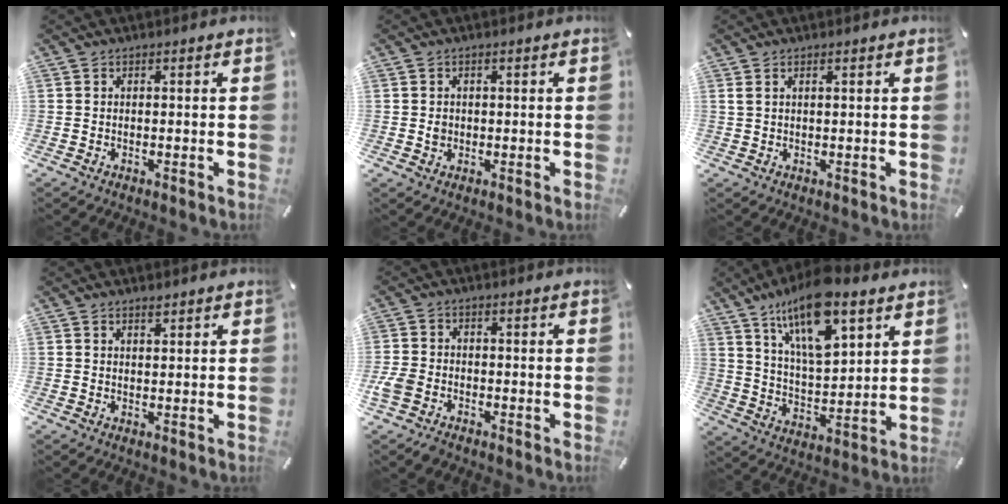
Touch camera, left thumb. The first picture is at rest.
{"total": 1.5, "force": [0.1, 1.3, 0.6], "torque": [-0.013, 0.006, 0.000]}
{"total": 1.2, "force": [0.5, 0.3, 1.0], "torque": [-0.021, 0.002, 0.008]}
{"total": 1.3, "force": [1.0, 0.4, 0.6], "torque": [-0.011, -0.002, 0.020]}
{"total": 4.5, "force": [-2.7, 3.0, 1.9], "torque": [-0.051, 0.012, -0.054]}
{"total": 16.7, "force": [11.1, 6.5, 10.7], "torque": [-0.200, -0.047, 0.190]}